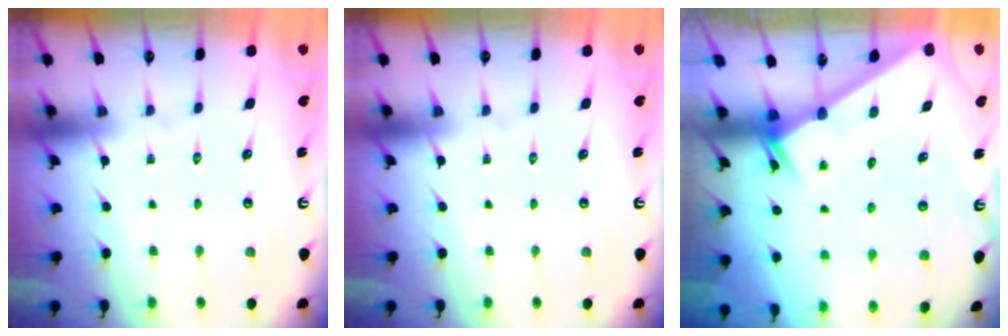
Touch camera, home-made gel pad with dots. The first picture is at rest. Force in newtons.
{"total": 0.0}
{"total": 2.6, "press": 2.6, "slide": 0.0}